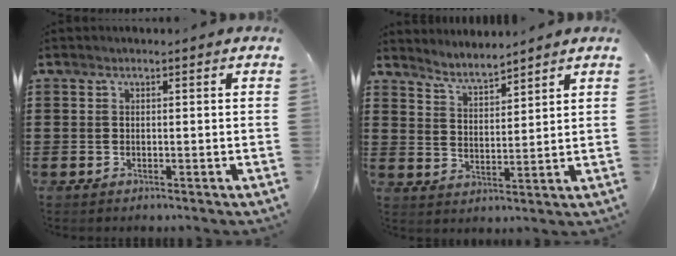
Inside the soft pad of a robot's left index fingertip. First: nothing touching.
{"total": 4.0, "force": [3.9, 0.0, 0.5], "torque": [-0.025, -0.018, 0.068]}